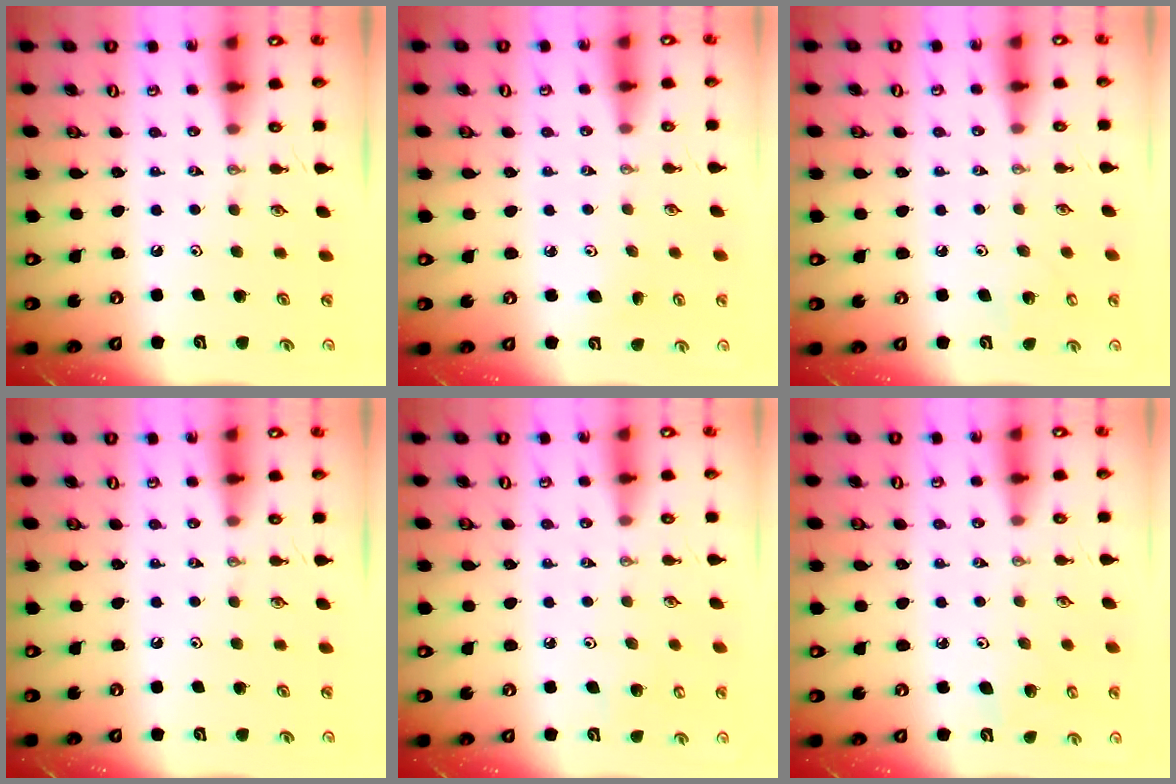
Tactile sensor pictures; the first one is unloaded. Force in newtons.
{"total": 5.0, "press": 4.9, "slide": 0.6}
{"total": 5.0, "press": 5.0, "slide": 0.3}
{"total": 0.0}
{"total": 5.5, "press": 5.4, "slide": 1.1}
{"total": 6.3, "press": 6.2, "slide": 1.0}